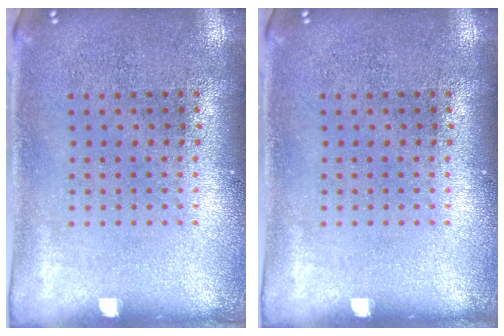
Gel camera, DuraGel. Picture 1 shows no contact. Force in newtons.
{"total": 0.0}